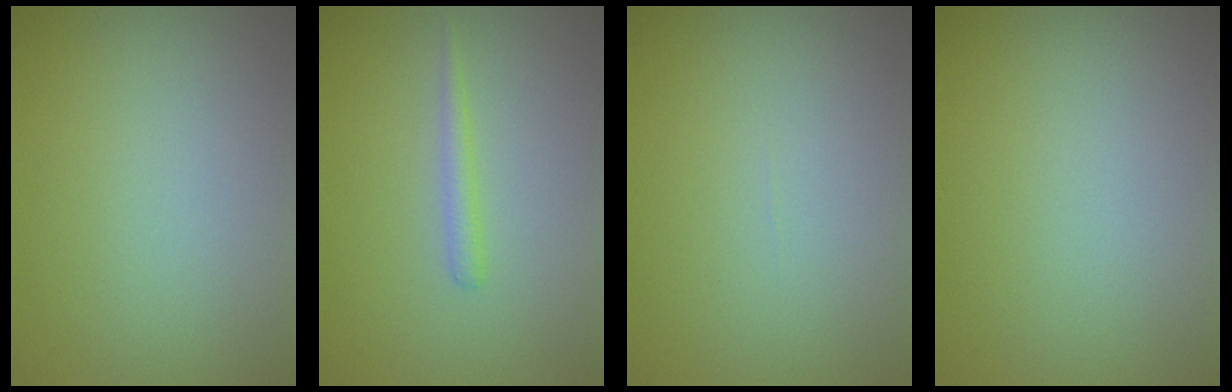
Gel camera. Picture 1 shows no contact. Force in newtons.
{"total": 1.2, "press": 1.2, "slide": 0.0}
{"total": 0.0}
{"total": 0.0}